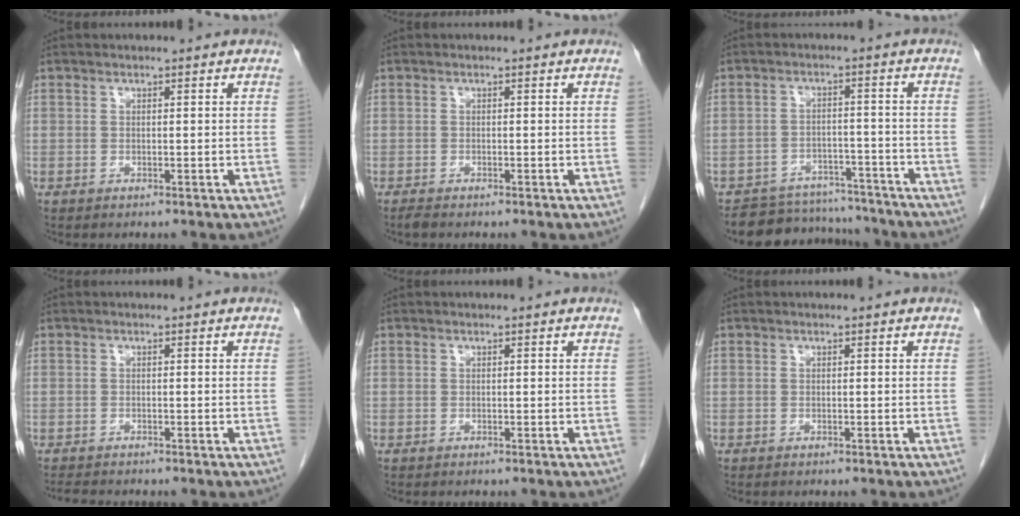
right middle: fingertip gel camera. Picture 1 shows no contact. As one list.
[{"total": 0.8, "force": [-0.7, 0.1, 0.3], "torque": [-0.016, -0.004, -0.014]}, {"total": 10.1, "force": [-9.6, 3.3, 0.6], "torque": [0.004, 0.015, -0.131]}, {"total": 2.1, "force": [-2.0, 0.3, 0.7], "torque": [-0.014, -0.007, -0.029]}, {"total": 0.0}, {"total": 0.0}]